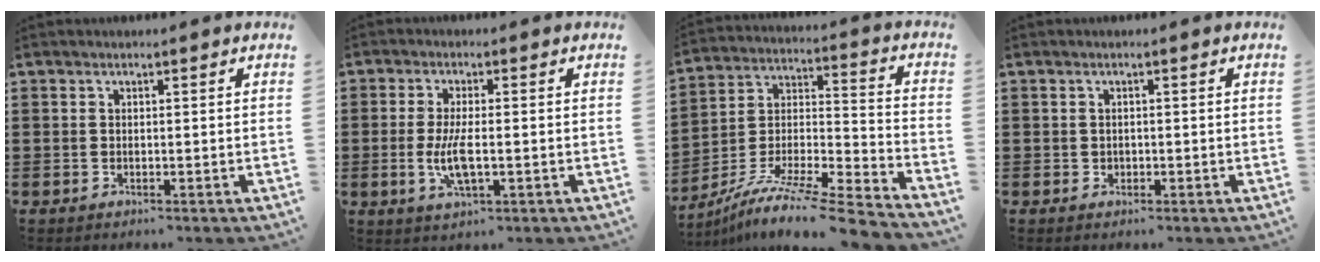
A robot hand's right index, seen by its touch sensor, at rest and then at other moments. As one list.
[{"total": 5.6, "force": [-1.0, 1.6, 5.3], "torque": [-0.119, -0.008, -0.025]}, {"total": 9.9, "force": [-8.3, 0.3, 5.4], "torque": [-0.089, 0.004, -0.165]}, {"total": 0.6, "force": [0.0, 0.6, 0.2], "torque": [-0.005, 0.004, -0.001]}]